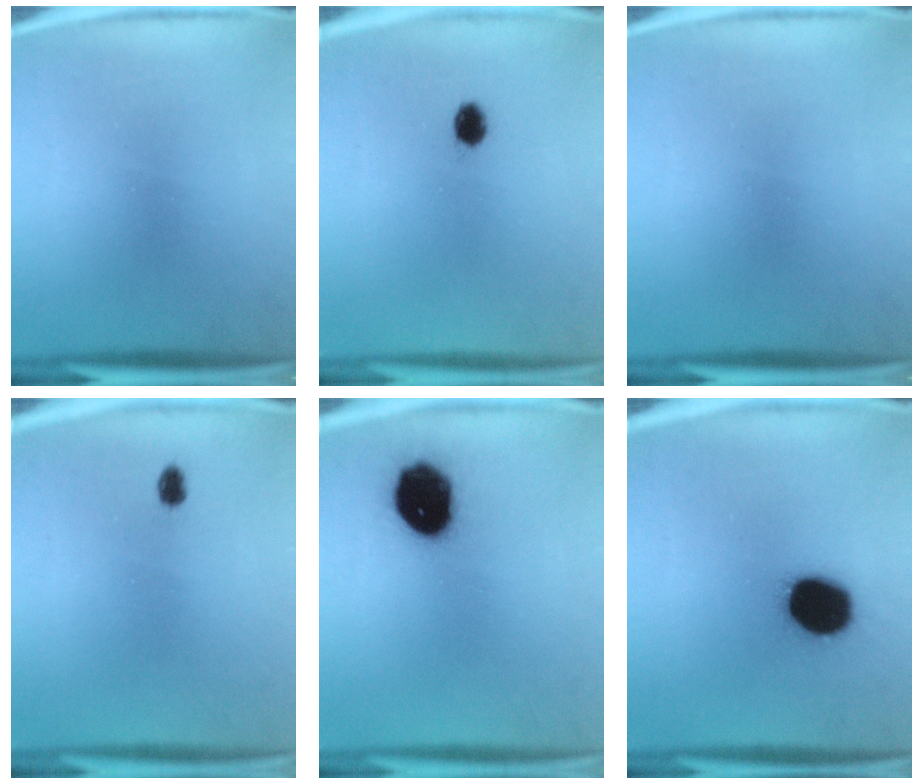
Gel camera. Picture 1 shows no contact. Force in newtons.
{"total": 2.9}
{"total": 0.0}
{"total": 1.9}
{"total": 15.4}
{"total": 18.3}